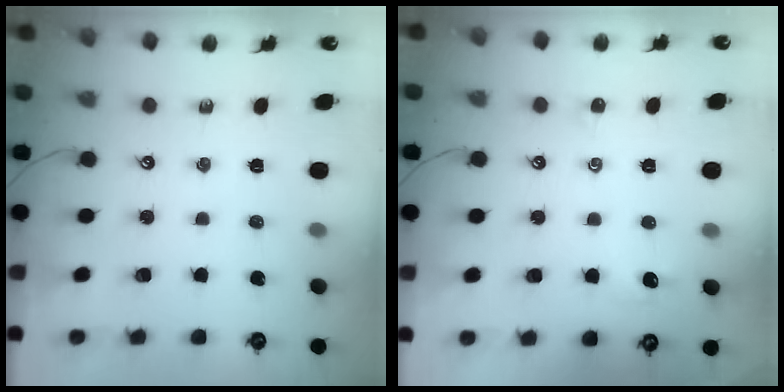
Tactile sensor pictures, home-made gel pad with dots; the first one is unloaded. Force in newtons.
{"total": 0.0}